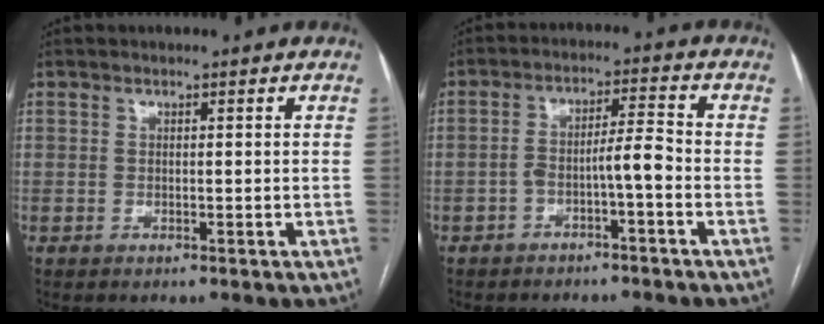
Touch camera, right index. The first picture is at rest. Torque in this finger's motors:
{"motor_torque": [0.42, -0.20, 0.26, 0.07]}